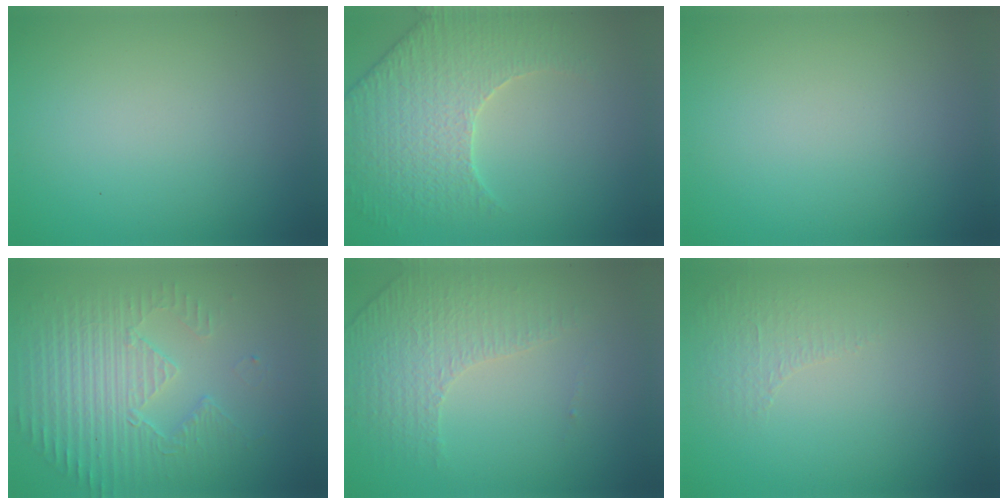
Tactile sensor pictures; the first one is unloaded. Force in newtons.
{"total": 4.9, "press": 4.8, "slide": 1.3}
{"total": 0.0}
{"total": 4.2, "press": 3.6, "slide": 2.1}
{"total": 4.4, "press": 2.8, "slide": 3.3}
{"total": 0.9, "press": 0.5, "slide": 0.8}